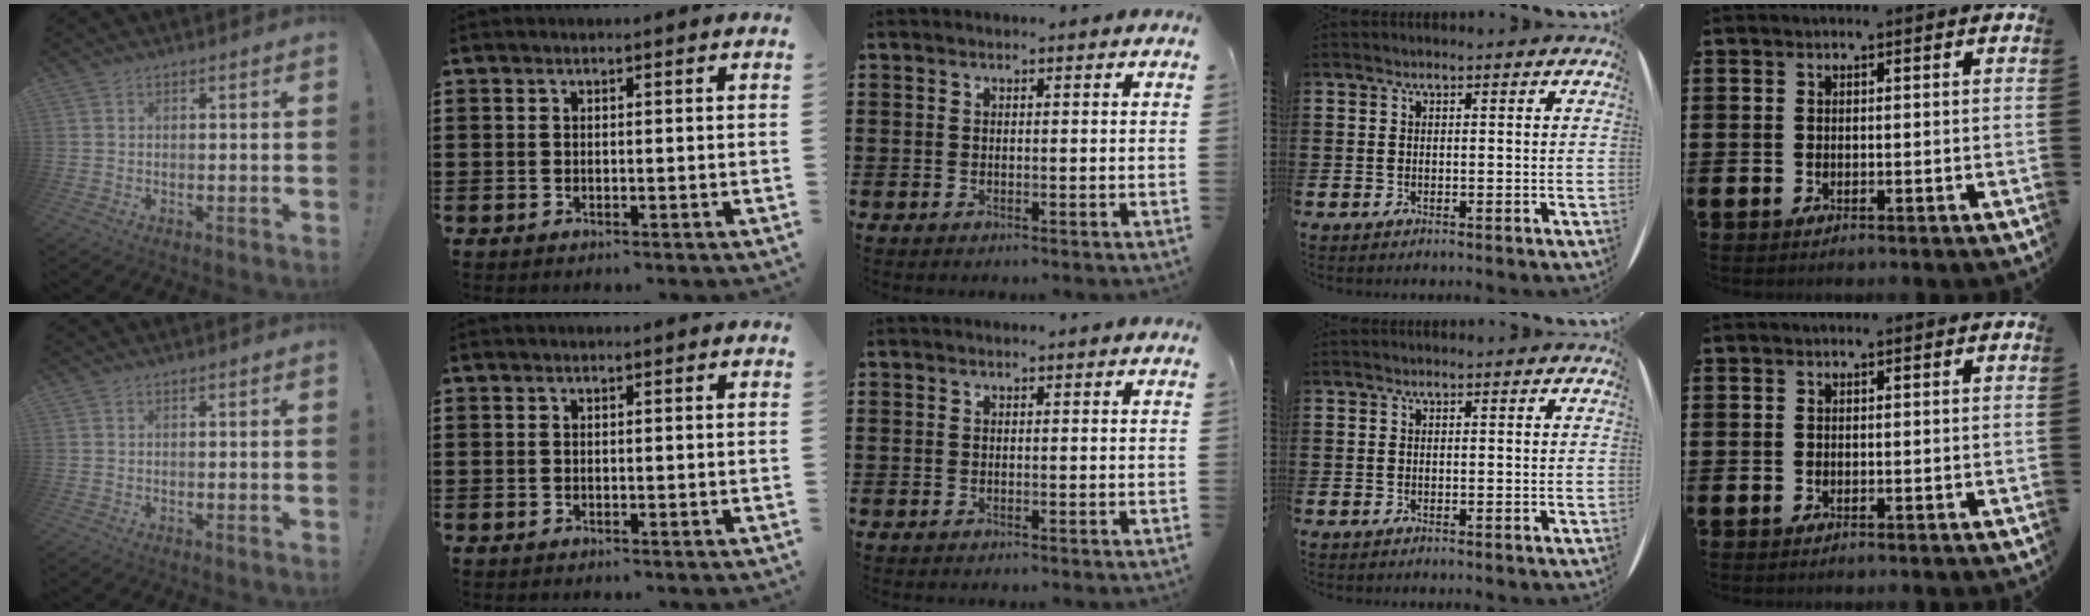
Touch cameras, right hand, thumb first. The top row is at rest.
{}